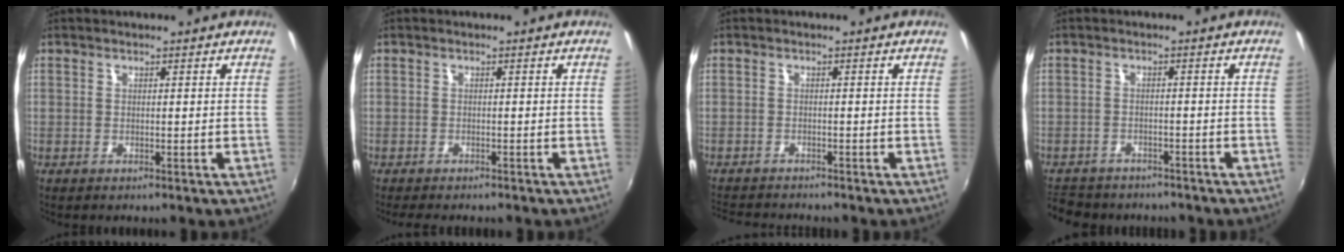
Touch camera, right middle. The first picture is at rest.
{"total": 3.4, "force": [-2.9, 0.9, 1.4], "torque": [-0.033, -0.012, -0.047]}
{"total": 5.6, "force": [-5.3, 0.6, 1.5], "torque": [-0.044, -0.016, -0.089]}
{"total": 9.6, "force": [-7.9, 4.5, 2.9], "torque": [-0.085, -0.010, -0.120]}